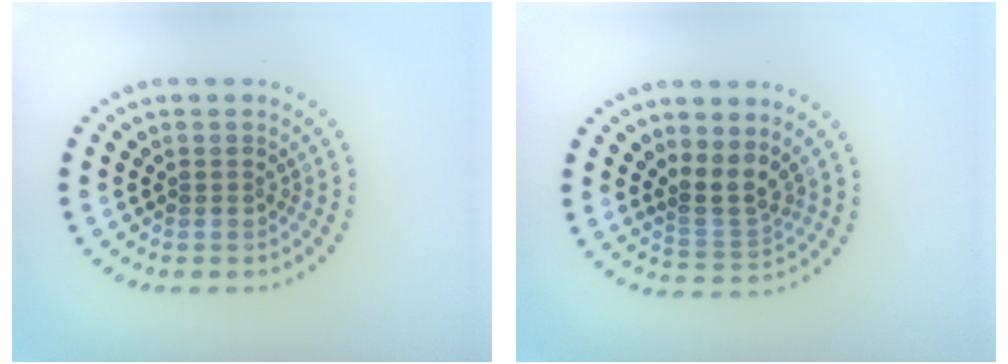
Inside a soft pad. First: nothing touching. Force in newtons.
{"total": 2.7, "press": 2.0, "slide": 1.9}